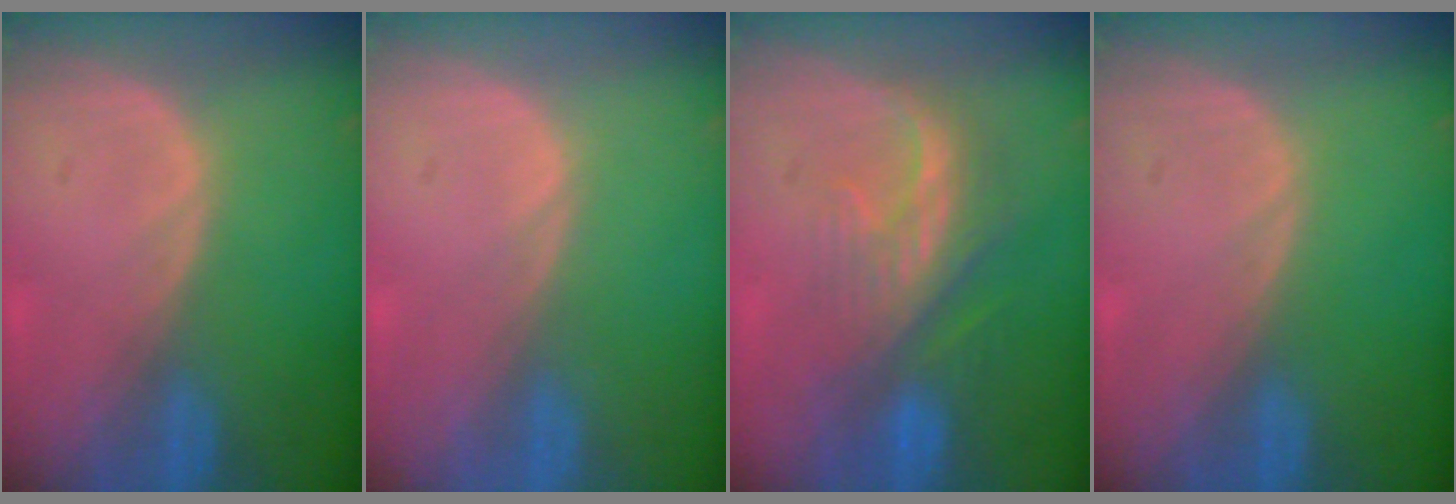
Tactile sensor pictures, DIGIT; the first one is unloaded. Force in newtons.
{"total": 0.5, "press": 0.1, "slide": 0.5}
{"total": 8.2, "press": 7.4, "slide": 3.4}
{"total": 0.0}